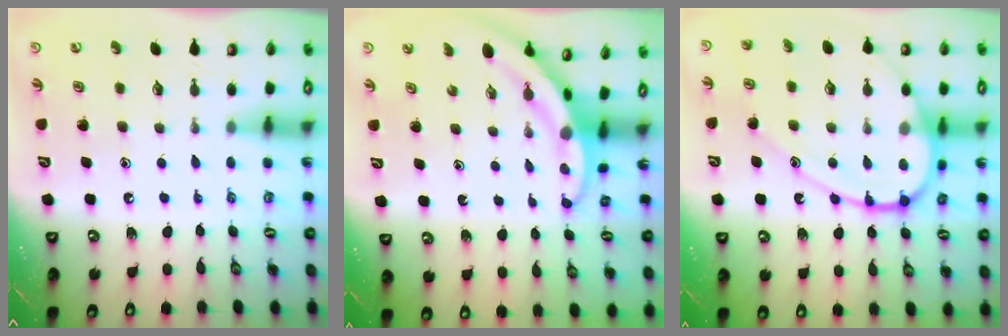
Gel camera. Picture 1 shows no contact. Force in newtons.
{"total": 2.8, "press": 2.8, "slide": 0.3}
{"total": 14.2, "press": 14.1, "slide": 1.5}